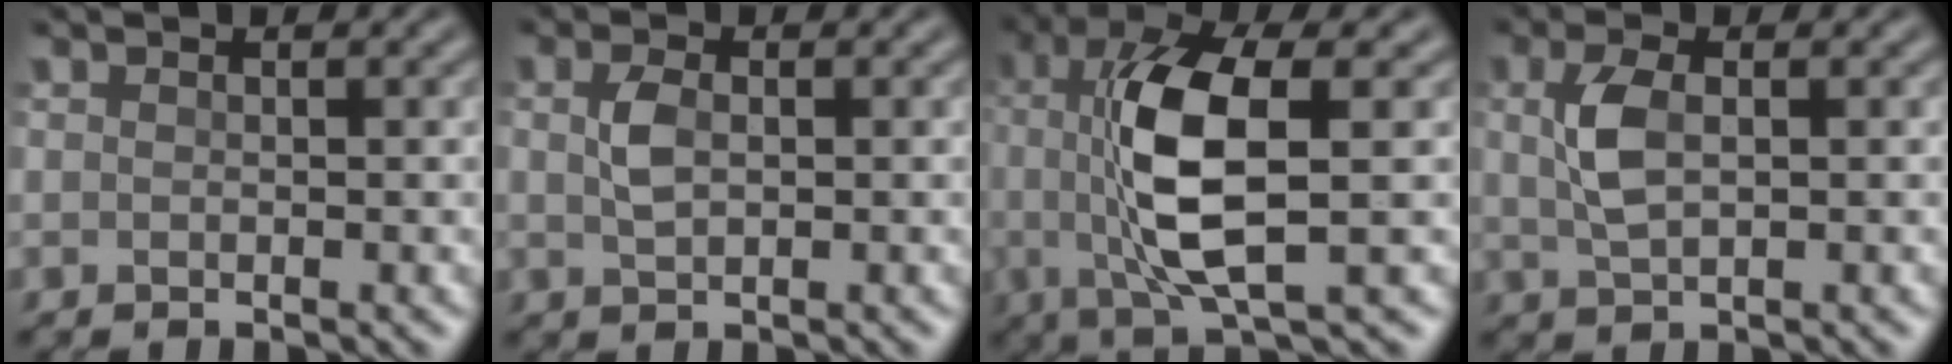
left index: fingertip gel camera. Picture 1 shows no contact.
{"total": 1.9, "force": [0.1, 1.0, 1.6], "torque": [-0.037, 0.004, 0.002]}
{"total": 8.2, "force": [0.4, 2.3, 7.9], "torque": [-0.159, 0.002, 0.007]}
{"total": 3.2, "force": [0.3, 1.4, 2.8], "torque": [-0.064, 0.006, 0.006]}